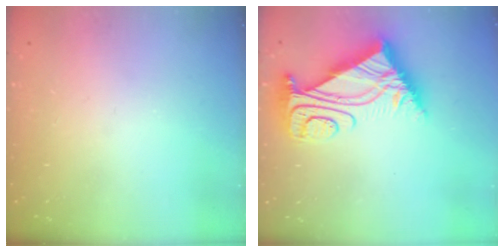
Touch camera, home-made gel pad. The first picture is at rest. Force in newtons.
{"total": 11.1, "press": 11.1, "slide": 1.0}